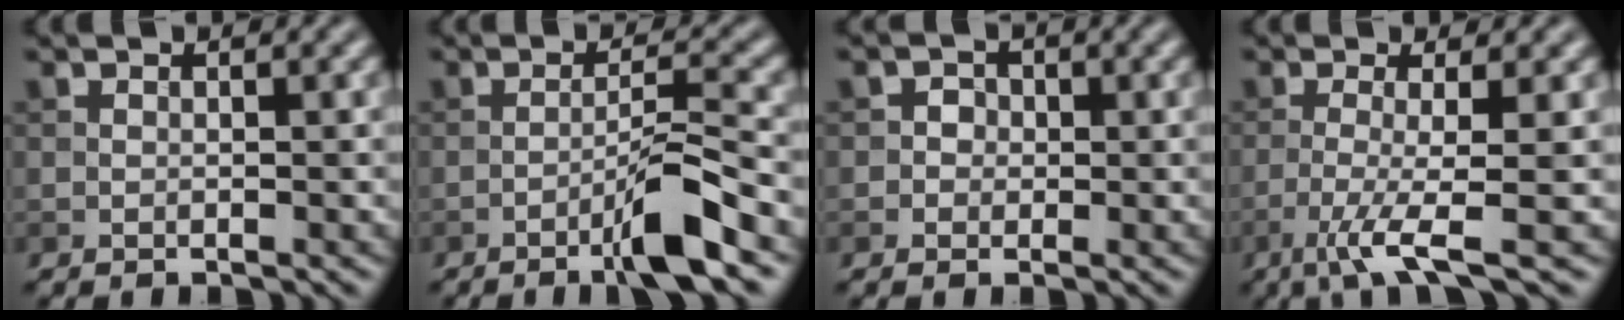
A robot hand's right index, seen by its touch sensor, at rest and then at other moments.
{"total": 4.7, "force": [-2.5, 0.3, 4.0], "torque": [-0.063, 0.012, -0.052]}
{"total": 1.6, "force": [0.0, 1.5, 0.5], "torque": [0.013, 0.004, -0.011]}
{"total": 4.7, "force": [-1.9, 0.7, 4.2], "torque": [-0.075, -0.005, -0.045]}